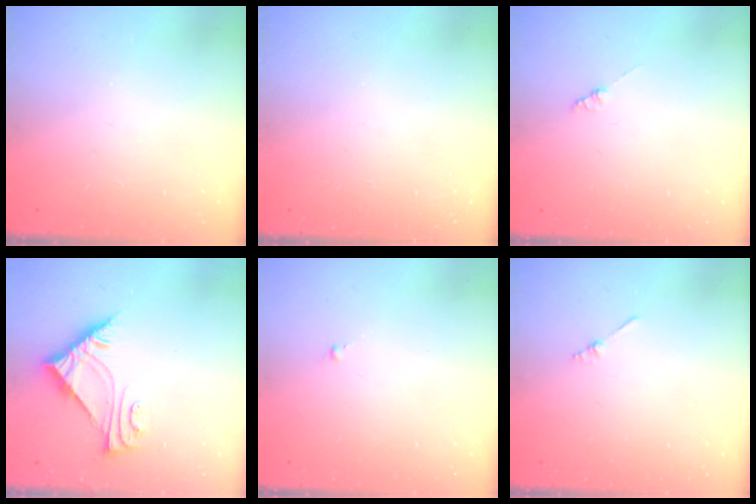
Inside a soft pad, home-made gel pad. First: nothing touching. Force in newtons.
{"total": 0.0}
{"total": 0.9, "press": 0.8, "slide": 0.2}
{"total": 6.7, "press": 6.7, "slide": 0.4}
{"total": 0.0}
{"total": 1.3, "press": 1.3, "slide": 0.3}